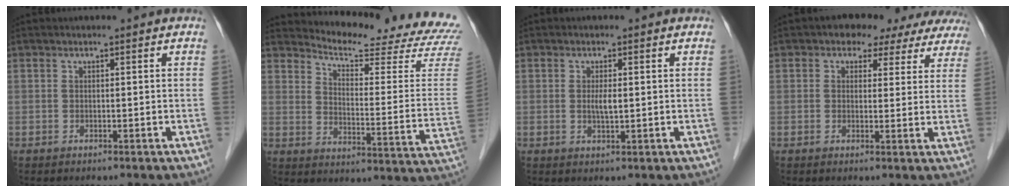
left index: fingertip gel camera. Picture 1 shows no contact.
{"total": 20.3, "force": [19.7, 0.4, 4.7], "torque": [-0.074, -0.130, 0.234]}
{"total": 2.1, "force": [0.1, 0.3, 2.0], "torque": [-0.042, -0.003, 0.002]}
{"total": 10.2, "force": [8.1, 5.2, 3.3], "torque": [-0.017, 0.018, 0.073]}